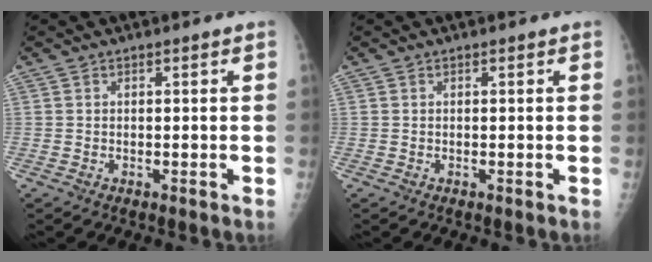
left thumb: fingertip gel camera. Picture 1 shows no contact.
{"total": 0.0}